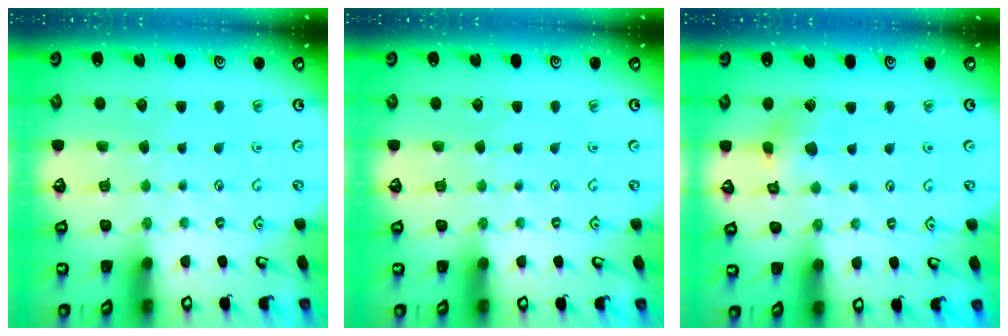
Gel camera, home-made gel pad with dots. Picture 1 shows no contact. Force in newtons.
{"total": 0.0}
{"total": 5.8, "press": 5.8, "slide": 0.4}